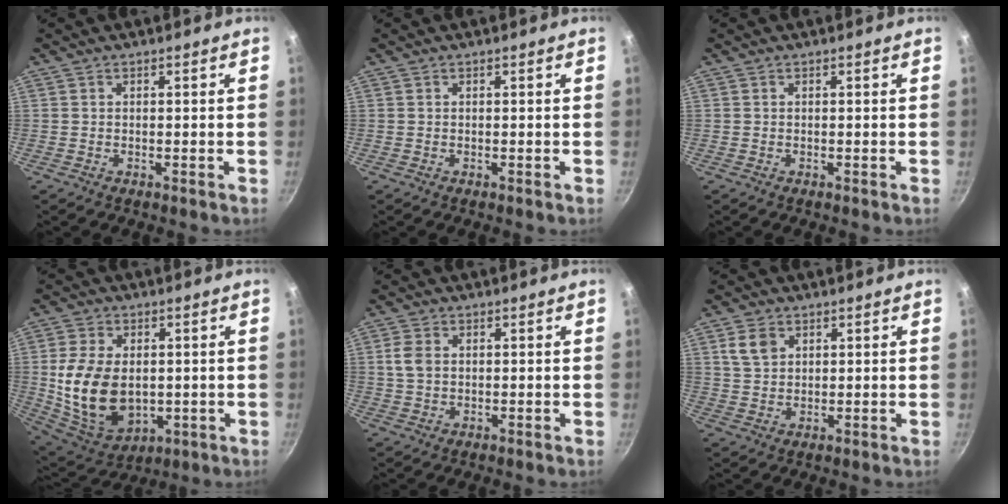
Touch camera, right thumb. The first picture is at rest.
{"total": 0.0}
{"total": 0.0}
{"total": 15.7, "force": [0.1, 10.7, 11.5], "torque": [-0.207, -0.016, 0.022]}
{"total": 1.4, "force": [0.2, 0.9, 1.0], "torque": [-0.019, 0.002, 0.002]}
{"total": 4.8, "force": [2.0, 3.5, 2.6], "torque": [-0.035, -0.001, 0.039]}